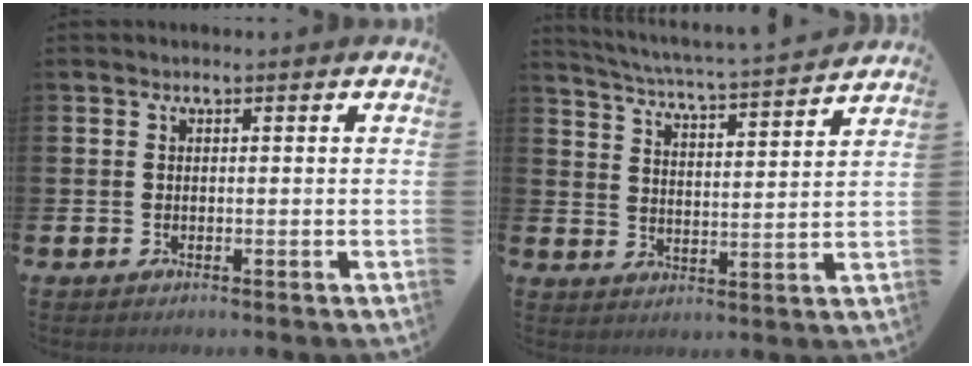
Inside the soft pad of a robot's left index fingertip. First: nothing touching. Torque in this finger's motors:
{"motor_torque": [0.16, -0.39, 0.15, 0.09]}